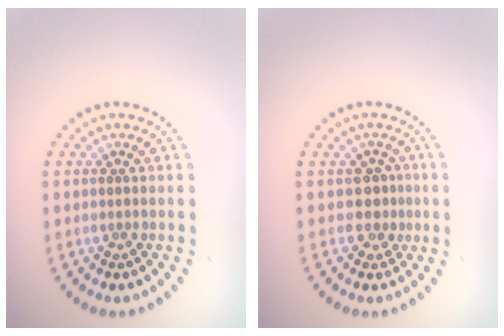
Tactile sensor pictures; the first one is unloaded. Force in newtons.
{"total": 2.0, "press": 1.5, "slide": 1.3}